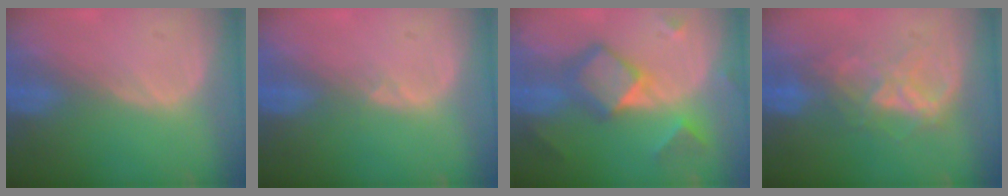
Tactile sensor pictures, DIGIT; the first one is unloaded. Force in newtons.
{"total": 0.7, "press": 0.6, "slide": 0.3}
{"total": 8.0, "press": 8.0, "slide": 0.5}
{"total": 6.4, "press": 6.4, "slide": 0.7}